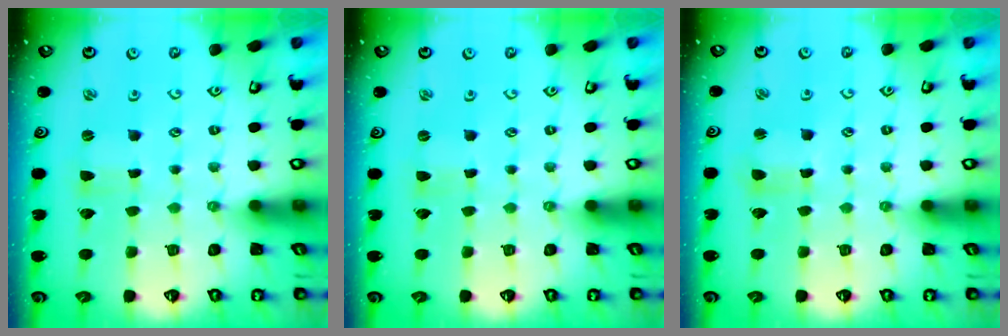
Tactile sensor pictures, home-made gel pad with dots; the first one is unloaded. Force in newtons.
{"total": 0.0}
{"total": 1.7, "press": 1.7, "slide": 0.4}